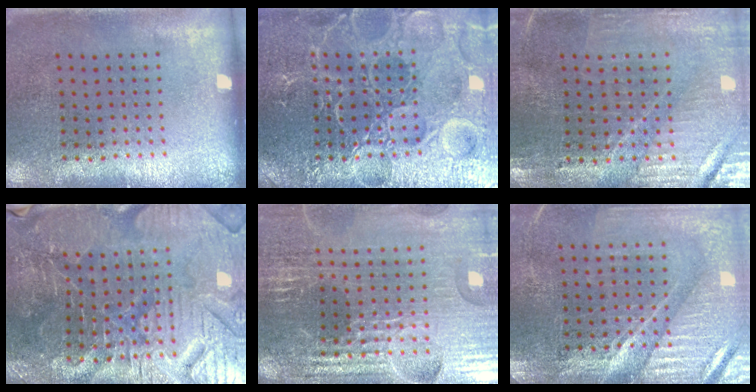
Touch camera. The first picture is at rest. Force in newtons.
{"total": 7.5, "press": 7.5, "slide": 1.0}
{"total": 1.3, "press": 1.3, "slide": 0.2}
{"total": 4.5, "press": 4.4, "slide": 1.0}
{"total": 5.0, "press": 4.7, "slide": 1.7}
{"total": 3.8, "press": 3.6, "slide": 1.3}